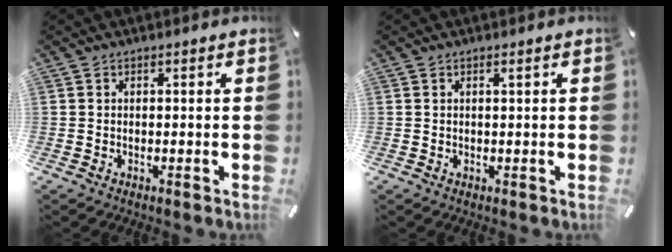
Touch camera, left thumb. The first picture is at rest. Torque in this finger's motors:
{"motor_torque": [-0.05, -0.13, 0.06, -0.13, 0.00]}